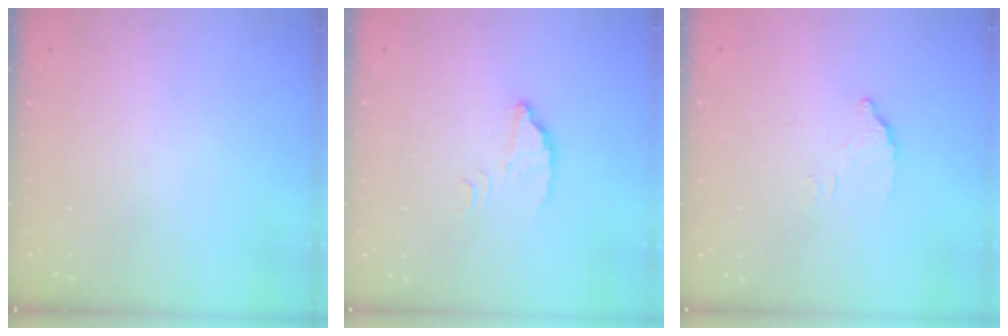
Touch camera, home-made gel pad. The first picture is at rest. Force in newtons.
{"total": 2.6, "press": 2.6, "slide": 0.2}
{"total": 4.8, "press": 4.8, "slide": 0.3}